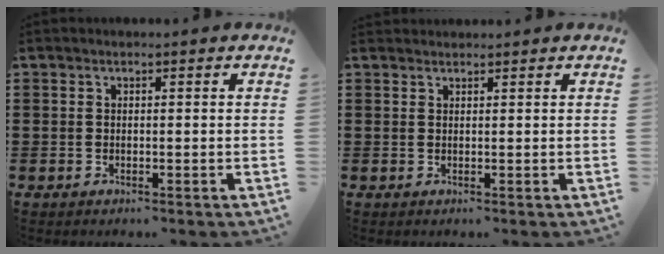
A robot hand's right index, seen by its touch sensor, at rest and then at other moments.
{"total": 0.9, "force": [0.9, 0.1, -0.2], "torque": [0.003, 0.001, 0.018]}